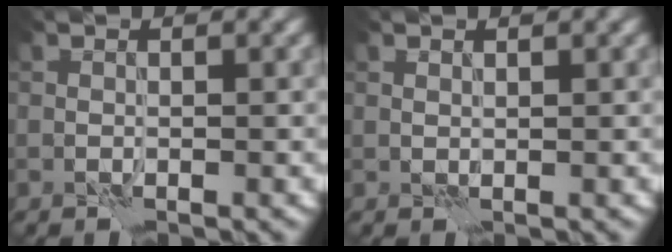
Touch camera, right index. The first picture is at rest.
{"total": 0.5, "force": [0.5, 0.1, -0.2], "torque": [0.001, -0.001, 0.010]}